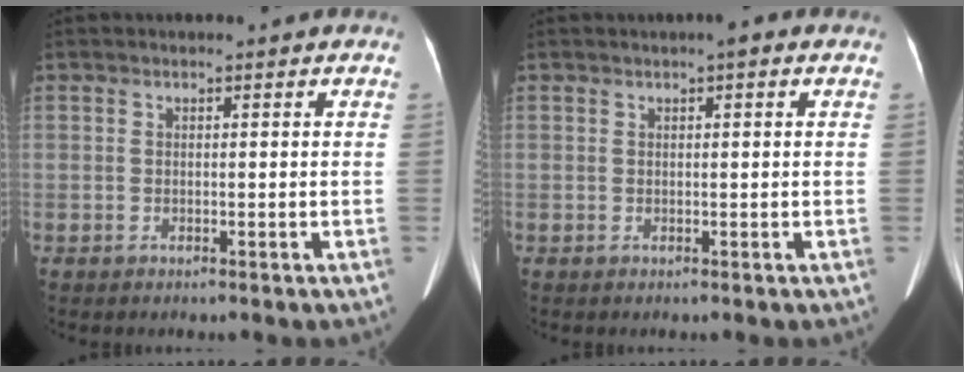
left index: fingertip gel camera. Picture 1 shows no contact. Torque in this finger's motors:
{"motor_torque": [0.05, 0.00, -0.22, -0.05]}